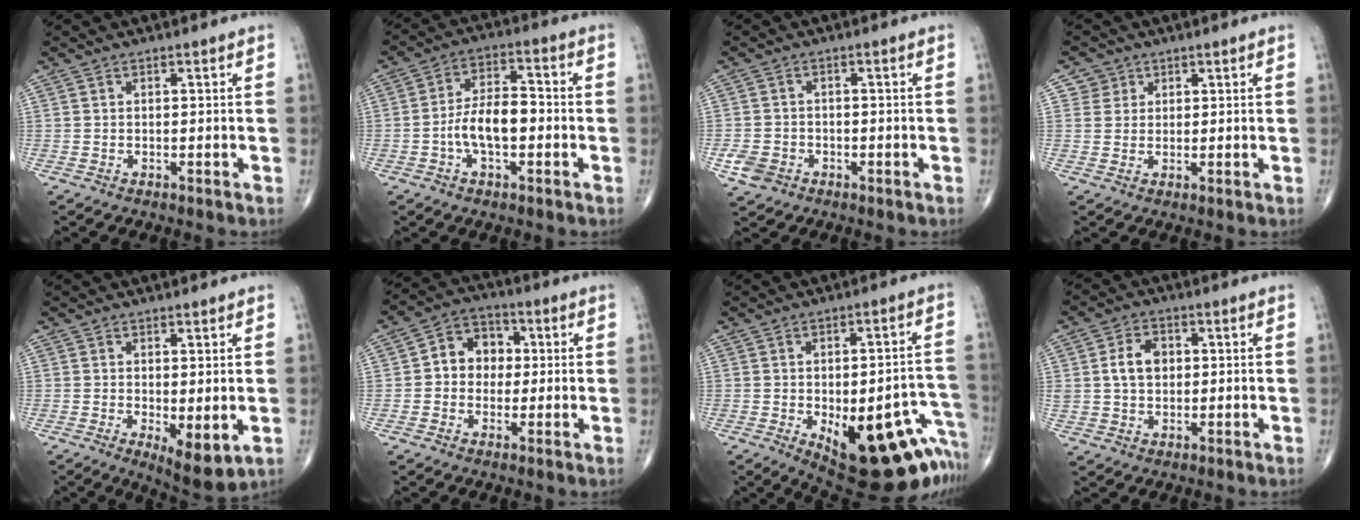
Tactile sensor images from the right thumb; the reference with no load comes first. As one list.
[{"total": 9.2, "force": [-2.0, 4.6, 7.7], "torque": [-0.136, 0.029, -0.041]}, {"total": 4.1, "force": [-1.8, 3.3, 1.7], "torque": [-0.032, 0.009, -0.029]}, {"total": 3.1, "force": [1.4, 2.8, -0.2], "torque": [0.029, -0.004, 0.014]}, {"total": 6.8, "force": [-1.2, 2.5, 6.2], "torque": [-0.091, -0.022, -0.010]}, {"total": 8.6, "force": [0.6, 7.2, 4.7], "torque": [-0.037, 0.021, -0.002]}, {"total": 24.9, "force": [-10.3, 10.0, 20.3], "torque": [-0.171, 0.038, -0.114]}, {"total": 6.4, "force": [1.0, 4.7, 4.2], "torque": [-0.062, 0.003, 0.017]}]